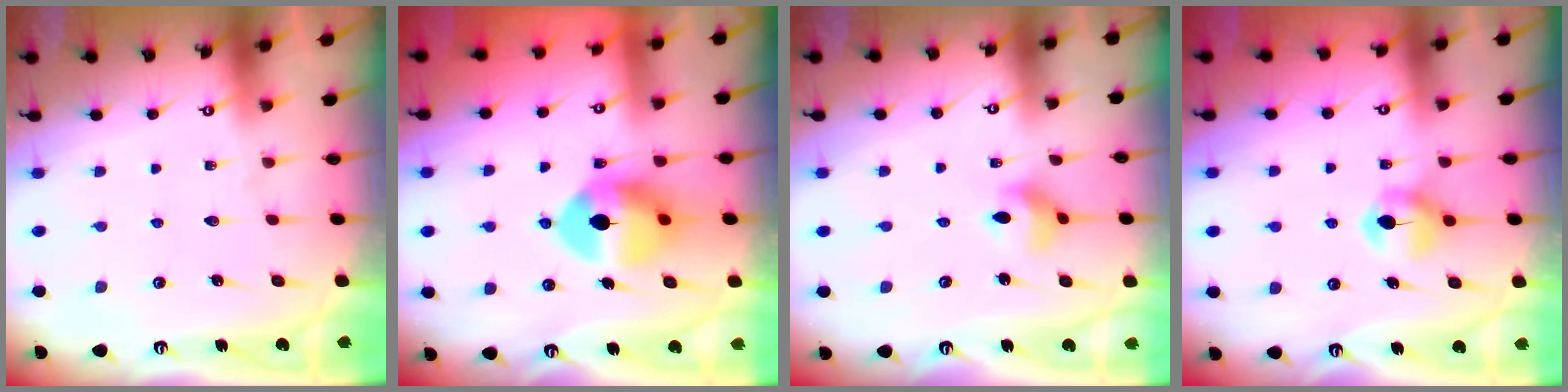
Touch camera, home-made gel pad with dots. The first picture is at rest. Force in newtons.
{"total": 10.2, "press": 10.1, "slide": 1.5}
{"total": 7.2, "press": 6.9, "slide": 2.0}
{"total": 6.8, "press": 6.8, "slide": 0.7}